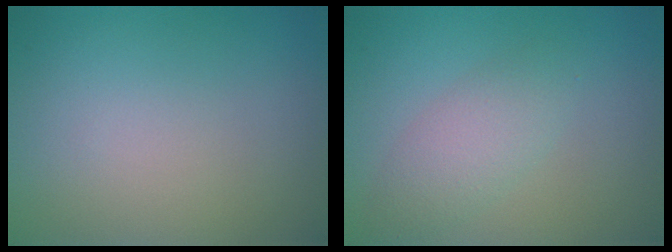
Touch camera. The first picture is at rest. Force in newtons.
{"total": 2.7, "press": 2.7, "slide": 0.0}